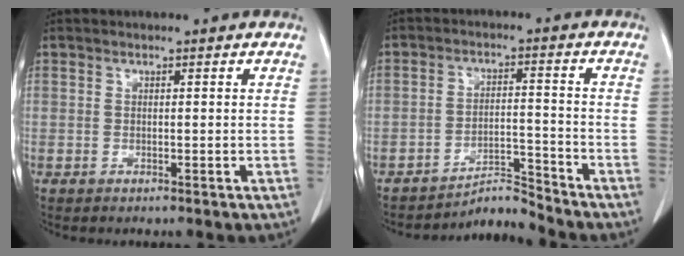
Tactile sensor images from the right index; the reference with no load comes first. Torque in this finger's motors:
{"motor_torque": [-0.77, -0.73, -0.43, -0.15]}